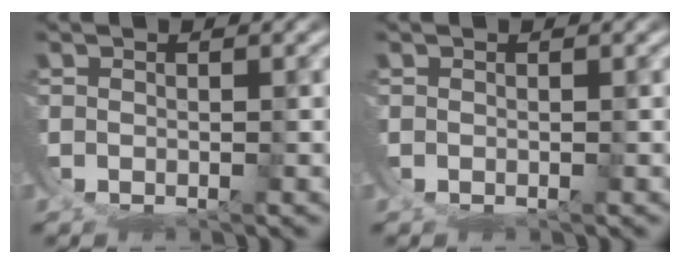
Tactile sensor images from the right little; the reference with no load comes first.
{"total": 0.0}